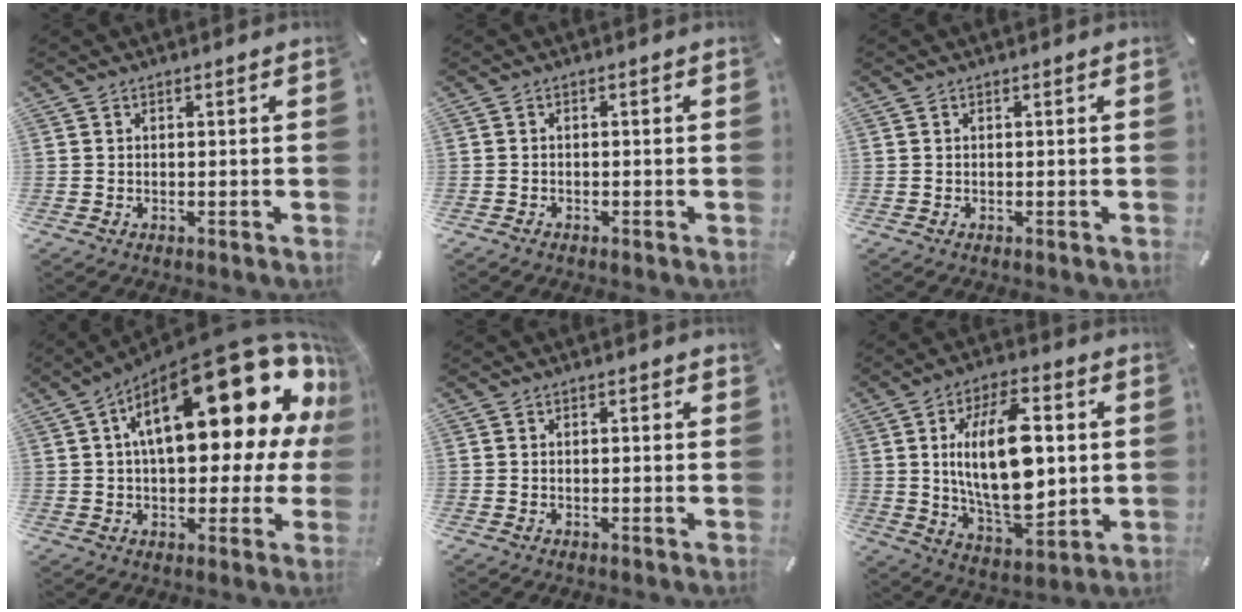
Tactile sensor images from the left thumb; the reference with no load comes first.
{"total": 0.7, "force": [-0.6, 0.3, 0.2], "torque": [-0.004, 0.002, -0.014]}
{"total": 0.0}
{"total": 27.8, "force": [10.4, 11.7, 22.9], "torque": [-0.344, -0.073, 0.170]}
{"total": 0.7, "force": [0.2, 0.3, 0.6], "torque": [-0.003, -0.001, 0.001]}
{"total": 20.1, "force": [2.6, 10.3, 17.1], "torque": [-0.317, -0.011, 0.038]}